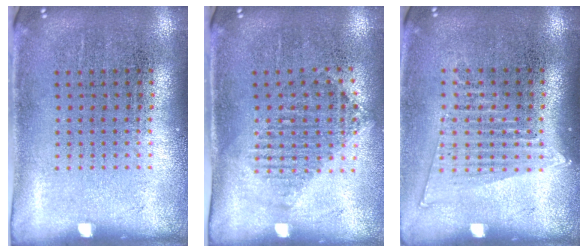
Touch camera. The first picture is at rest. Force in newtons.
{"total": 1.0, "press": 0.9, "slide": 0.4}
{"total": 1.4, "press": 1.2, "slide": 0.7}